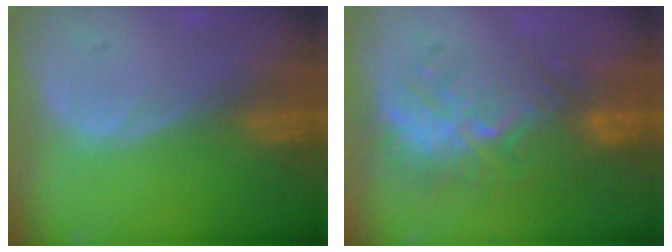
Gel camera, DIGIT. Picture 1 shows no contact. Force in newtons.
{"total": 9.4, "press": 9.0, "slide": 2.7}